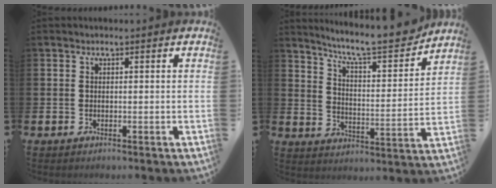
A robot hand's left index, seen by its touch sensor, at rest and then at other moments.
{"total": 9.5, "force": [8.7, 1.3, 3.7], "torque": [-0.092, -0.061, 0.146]}